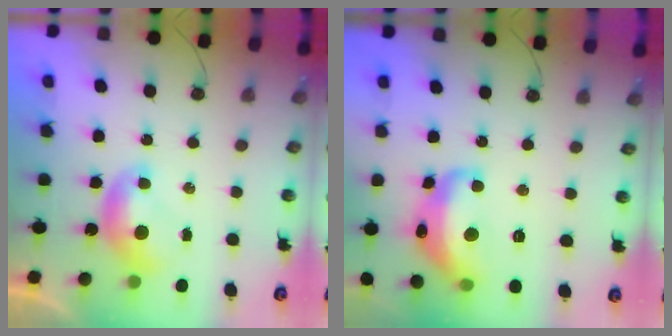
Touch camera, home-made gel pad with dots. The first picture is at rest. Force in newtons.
{"total": 9.0, "press": 9.0, "slide": 0.8}